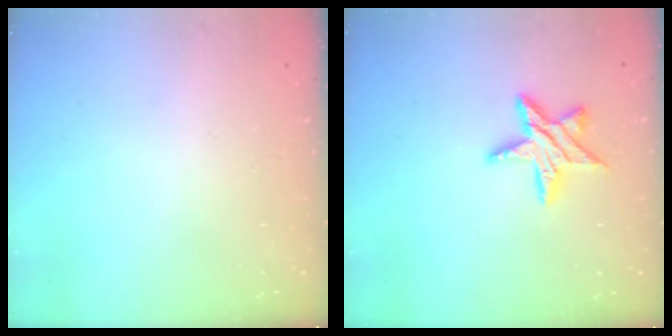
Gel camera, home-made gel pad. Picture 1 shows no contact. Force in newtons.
{"total": 11.5, "press": 11.4, "slide": 0.7}